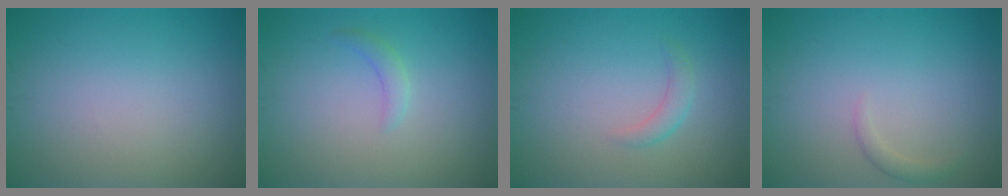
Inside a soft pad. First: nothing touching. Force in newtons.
{"total": 1.2, "press": 1.2, "slide": 0.1}
{"total": 1.4, "press": 1.4, "slide": 0.0}
{"total": 1.0, "press": 0.9, "slide": 0.1}